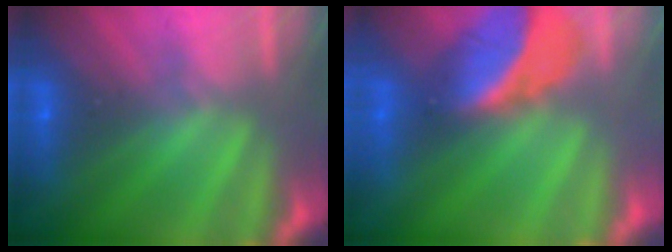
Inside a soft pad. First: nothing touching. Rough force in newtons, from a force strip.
{"total": 2.6}